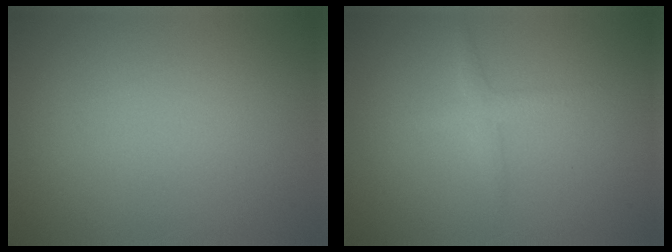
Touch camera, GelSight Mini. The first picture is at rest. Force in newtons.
{"total": 1.5, "press": 1.5, "slide": 0.1}